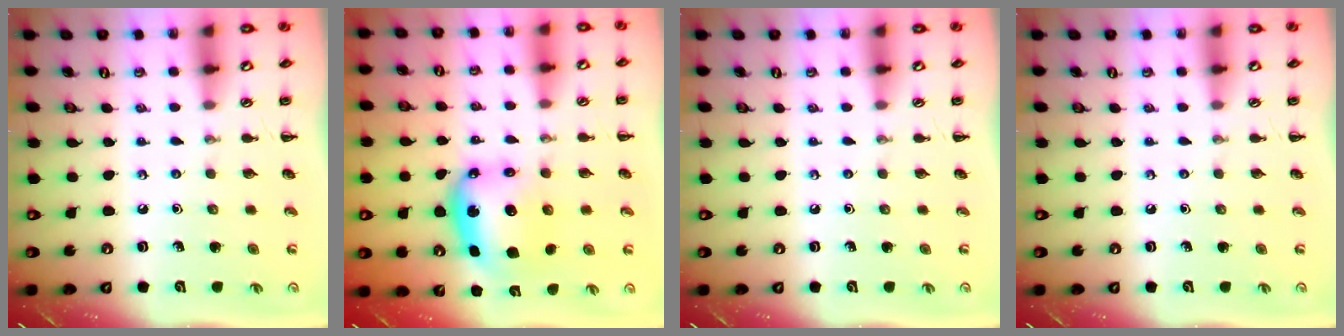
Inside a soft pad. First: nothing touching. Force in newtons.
{"total": 6.4, "press": 6.3, "slide": 1.3}
{"total": 0.0}
{"total": 0.0}